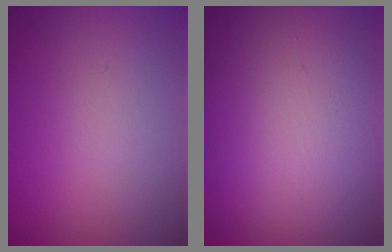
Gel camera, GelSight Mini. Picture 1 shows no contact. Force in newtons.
{"total": 17.5, "press": 17.5, "slide": 0.7}